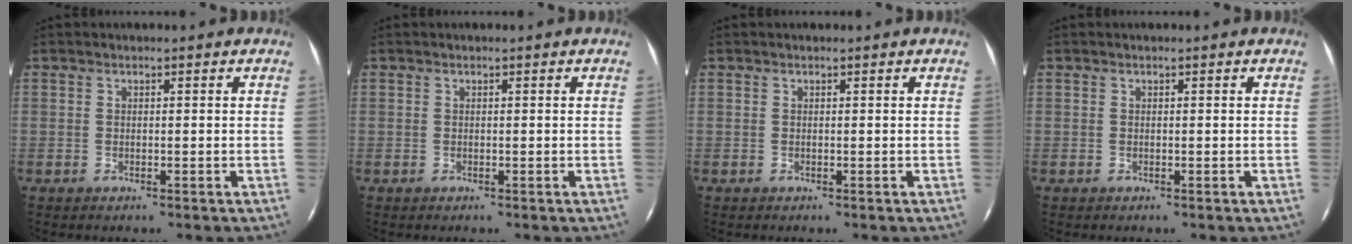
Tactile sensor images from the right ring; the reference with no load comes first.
{"total": 0.0}
{"total": 0.0}
{"total": 0.0}